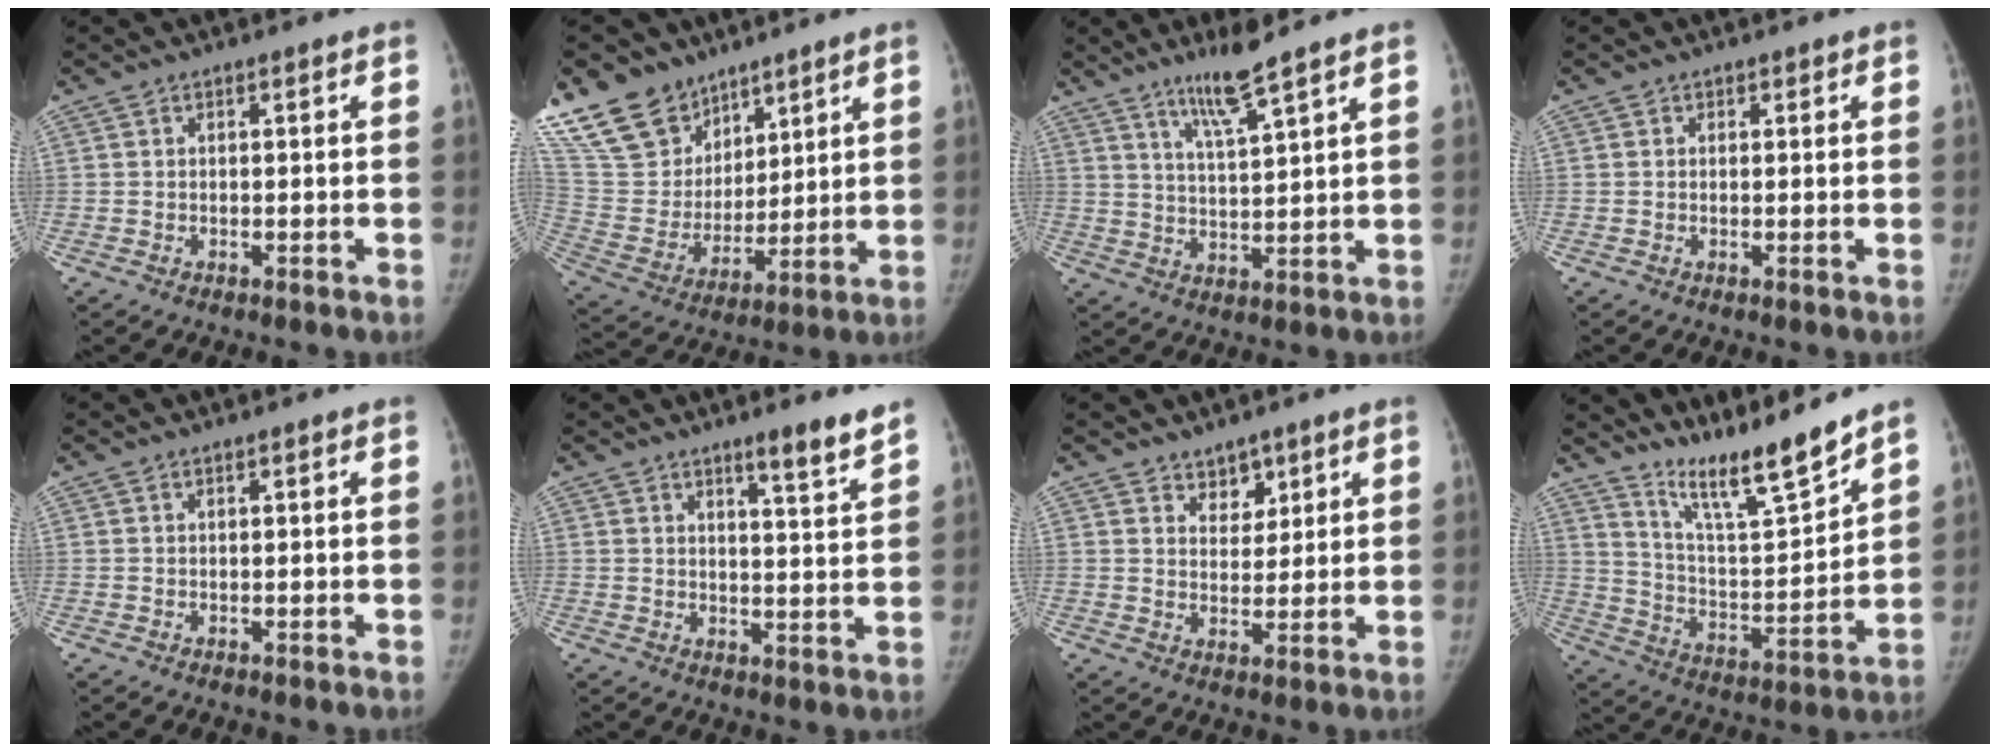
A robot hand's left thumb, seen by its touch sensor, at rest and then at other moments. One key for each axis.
{"total": 20.1, "fx": 14.1, "fy": 12.9, "fz": 6.2, "tx": -0.103, "ty": -0.053, "tz": 0.281}
{"total": 7.1, "fx": 5.3, "fy": 0.0, "fz": 4.7, "tx": -0.089, "ty": -0.042, "tz": 0.103}
{"total": 0.7, "fx": 0.3, "fy": 0.6, "fz": 0.0, "tx": 0.008, "ty": 0.000, "tz": 0.001}
{"total": 0.0}
{"total": 5.6, "fx": 4.5, "fy": 0.4, "fz": 3.4, "tx": -0.040, "ty": -0.041, "tz": 0.062}
{"total": 4.4, "fx": 3.2, "fy": 2.9, "fz": 1.2, "tx": 0.011, "ty": -0.024, "tz": 0.054}
{"total": 13.6, "fx": 11.9, "fy": 0.6, "fz": 6.5, "tx": -0.094, "ty": -0.088, "tz": 0.217}